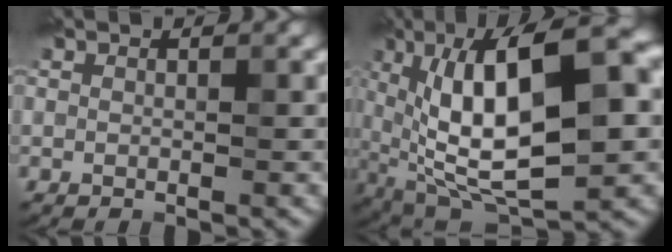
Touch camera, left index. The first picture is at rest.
{"total": 15.7, "force": [2.1, 6.0, 14.3], "torque": [-0.227, 0.009, 0.029]}